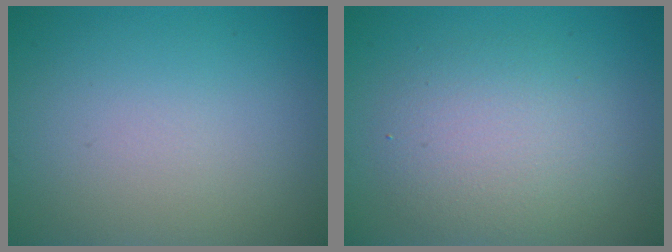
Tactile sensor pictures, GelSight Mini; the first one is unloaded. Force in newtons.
{"total": 4.2, "press": 4.2, "slide": 0.3}